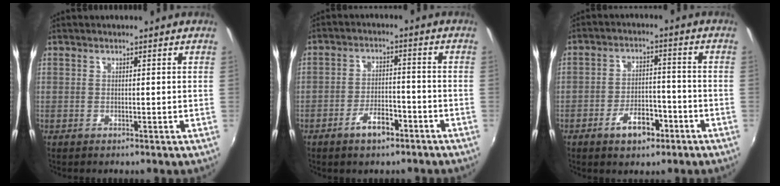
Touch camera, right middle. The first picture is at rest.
{"total": 5.8, "force": [-3.9, 2.5, 3.5], "torque": [-0.071, 0.005, -0.058]}
{"total": 7.1, "force": [-4.2, 3.6, 4.5], "torque": [-0.088, 0.009, -0.059]}